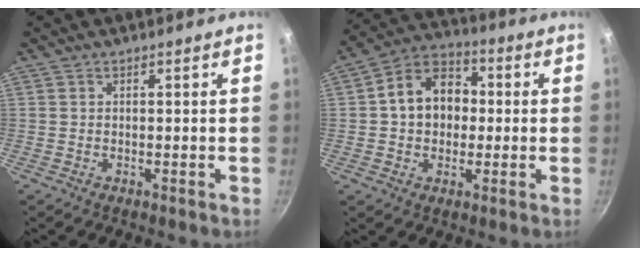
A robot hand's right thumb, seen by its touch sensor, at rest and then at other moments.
{"total": 12.3, "force": [0.7, 9.6, 7.7], "torque": [-0.087, 0.028, -0.007]}